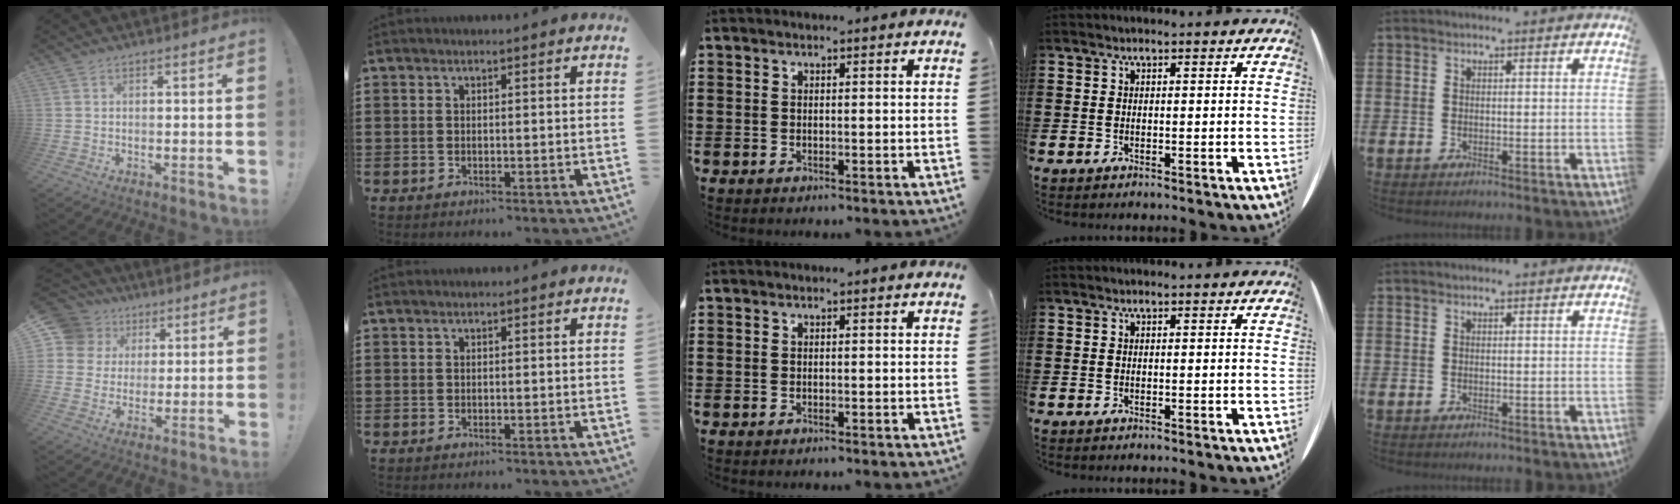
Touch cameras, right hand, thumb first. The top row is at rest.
{"thumb": {"total": 11.1, "force": [3.9, 9.9, 3.2], "torque": [-0.037, -0.017, 0.082]}}